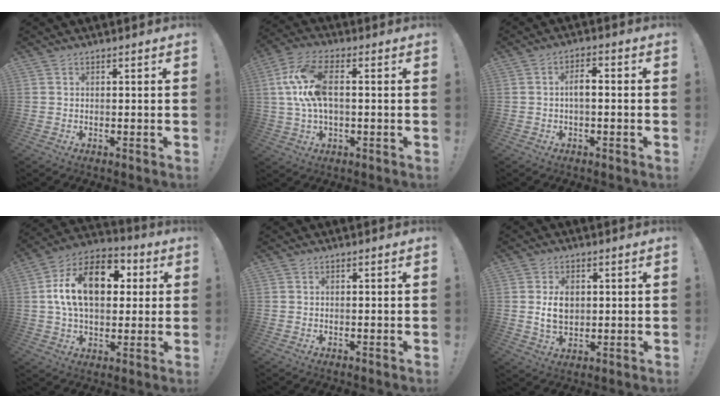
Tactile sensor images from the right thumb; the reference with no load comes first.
{"total": 13.5, "force": [1.6, 6.5, 11.7], "torque": [-0.229, 0.003, 0.031]}
{"total": 4.2, "force": [-0.6, 1.3, 3.9], "torque": [-0.063, 0.005, -0.013]}
{"total": 19.5, "force": [4.0, 12.1, 14.7], "torque": [-0.241, 0.004, 0.068]}
{"total": 0.0}
{"total": 6.5, "force": [0.7, 4.6, 4.6], "torque": [-0.074, 0.002, 0.010]}